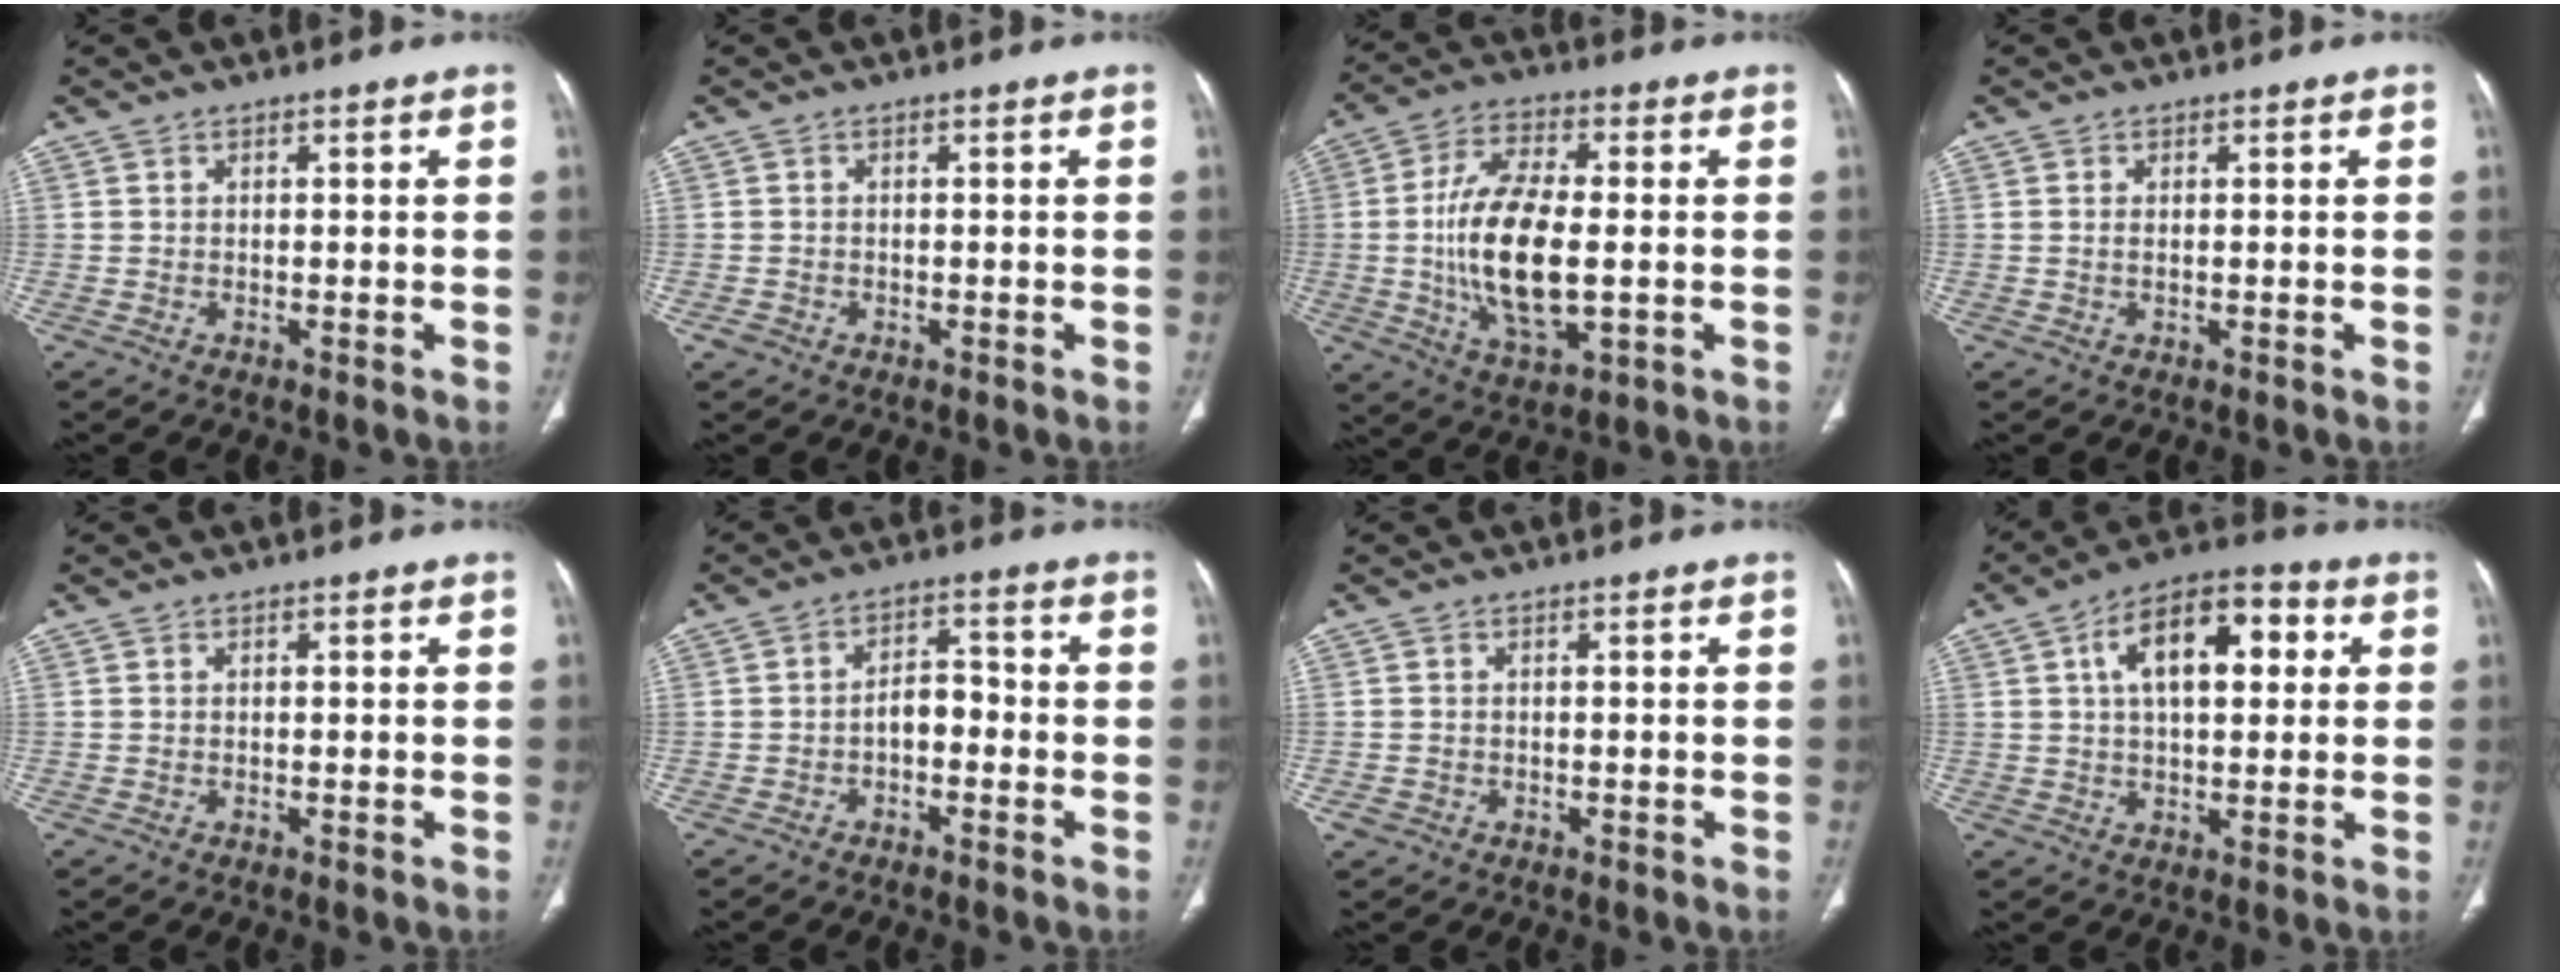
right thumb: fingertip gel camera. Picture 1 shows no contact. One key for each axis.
{"total": 1.4, "fx": -0.7, "fy": 1.1, "fz": 0.3, "tx": -0.006, "ty": 0.005, "tz": -0.012}
{"total": 16.9, "fx": -1.2, "fy": 7.4, "fz": 15.1, "tx": -0.288, "ty": -0.003, "tz": -0.018}
{"total": 0.7, "fx": 0.0, "fy": 0.3, "fz": 0.7, "tx": -0.017, "ty": 0.001, "tz": 0.003}
{"total": 0.0}
{"total": 4.5, "fx": -1.4, "fy": 2.7, "fz": 3.2, "tx": -0.039, "ty": 0.027, "tz": -0.030}
{"total": 1.6, "fx": -0.6, "fy": 1.4, "fz": 0.4, "tx": -0.006, "ty": 0.006, "tz": -0.008}
{"total": 14.1, "fx": 3.7, "fy": 7.2, "fz": 11.5, "tx": -0.167, "ty": 0.022, "tz": 0.053}